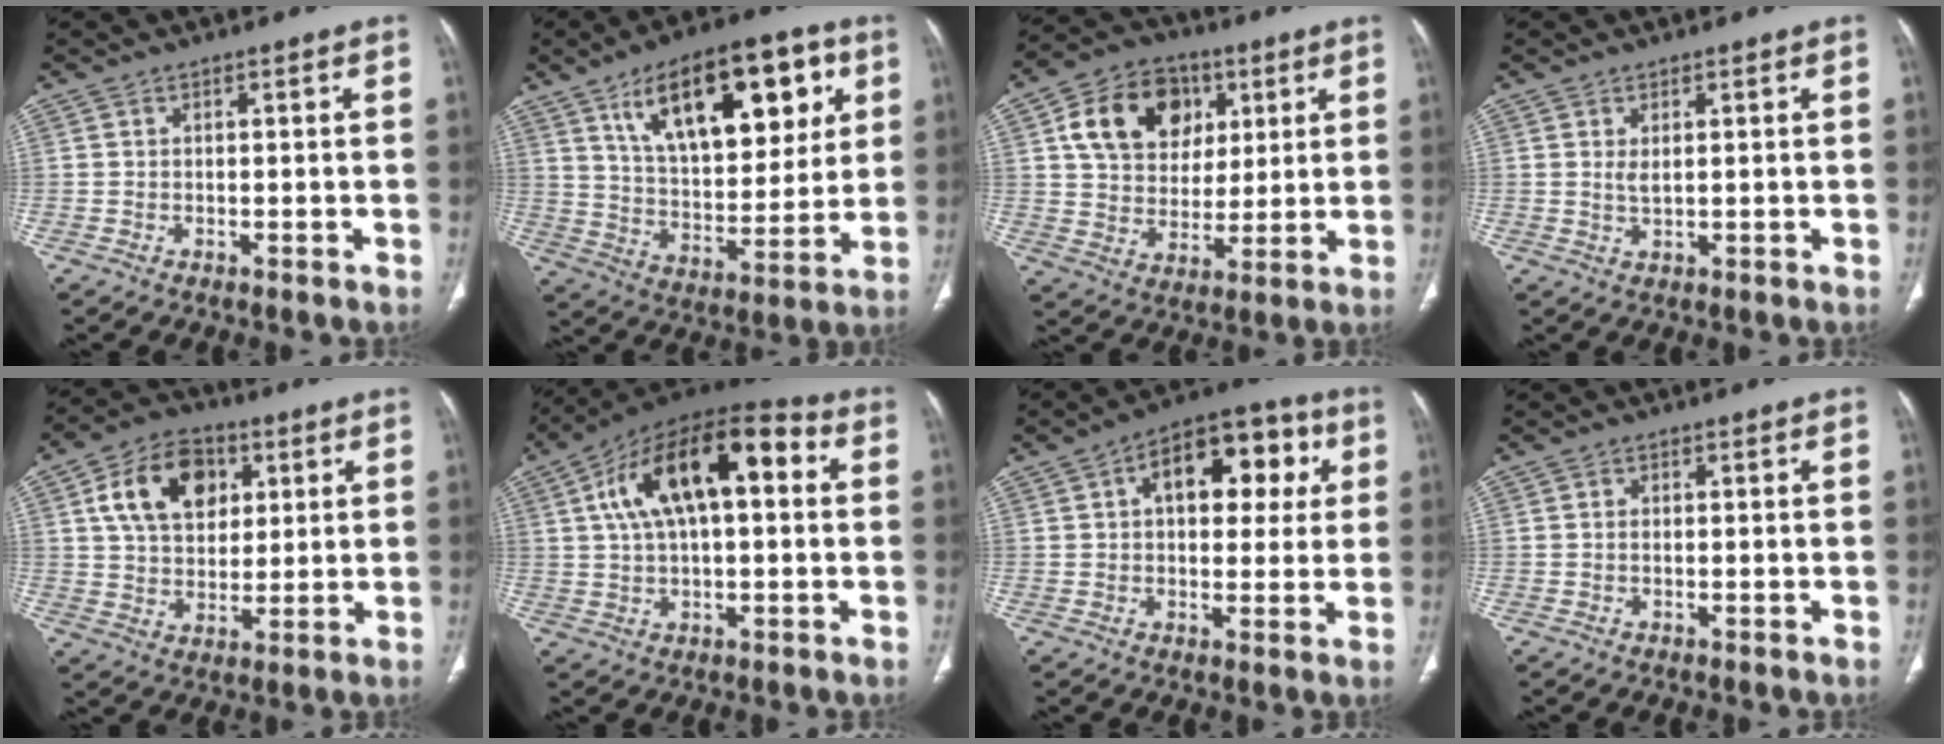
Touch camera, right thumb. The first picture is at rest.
{"total": 23.9, "force": [10.3, 11.1, 18.4], "torque": [-0.239, -0.024, 0.172]}
{"total": 16.3, "force": [5.8, 12.3, 9.0], "torque": [-0.125, -0.003, 0.099]}
{"total": 1.8, "force": [0.5, 0.7, 1.6], "torque": [-0.031, -0.007, 0.016]}
{"total": 14.2, "force": [4.7, 10.0, 9.0], "torque": [-0.124, -0.002, 0.079]}
{"total": 20.3, "force": [4.8, 9.7, 17.2], "torque": [-0.269, 0.031, 0.066]}
{"total": 15.6, "force": [4.3, 8.9, 12.0], "torque": [-0.118, 0.022, 0.057]}
{"total": 0.7, "force": [0.0, 0.5, 0.5], "torque": [-0.011, 0.002, -0.001]}